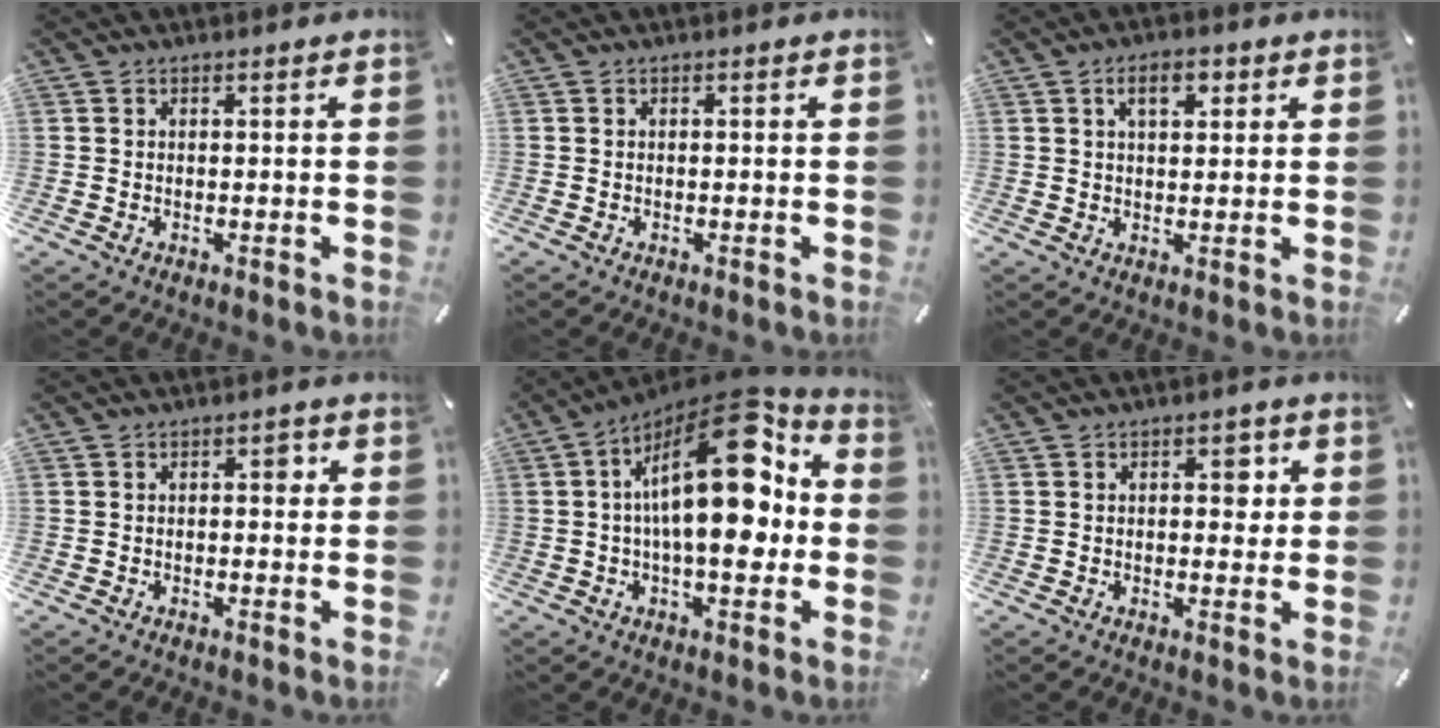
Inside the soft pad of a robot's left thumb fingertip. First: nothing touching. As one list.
[{"total": 0.0}, {"total": 5.1, "force": [2.2, 2.7, 3.7], "torque": [-0.056, -0.002, 0.032]}, {"total": 2.4, "force": [0.4, 1.4, 1.9], "torque": [-0.015, 0.000, -0.001]}, {"total": 22.7, "force": [4.7, 10.0, 19.8], "torque": [-0.306, -0.040, 0.072]}, {"total": 4.3, "force": [1.0, 2.6, 3.2], "torque": [-0.027, -0.005, 0.006]}]